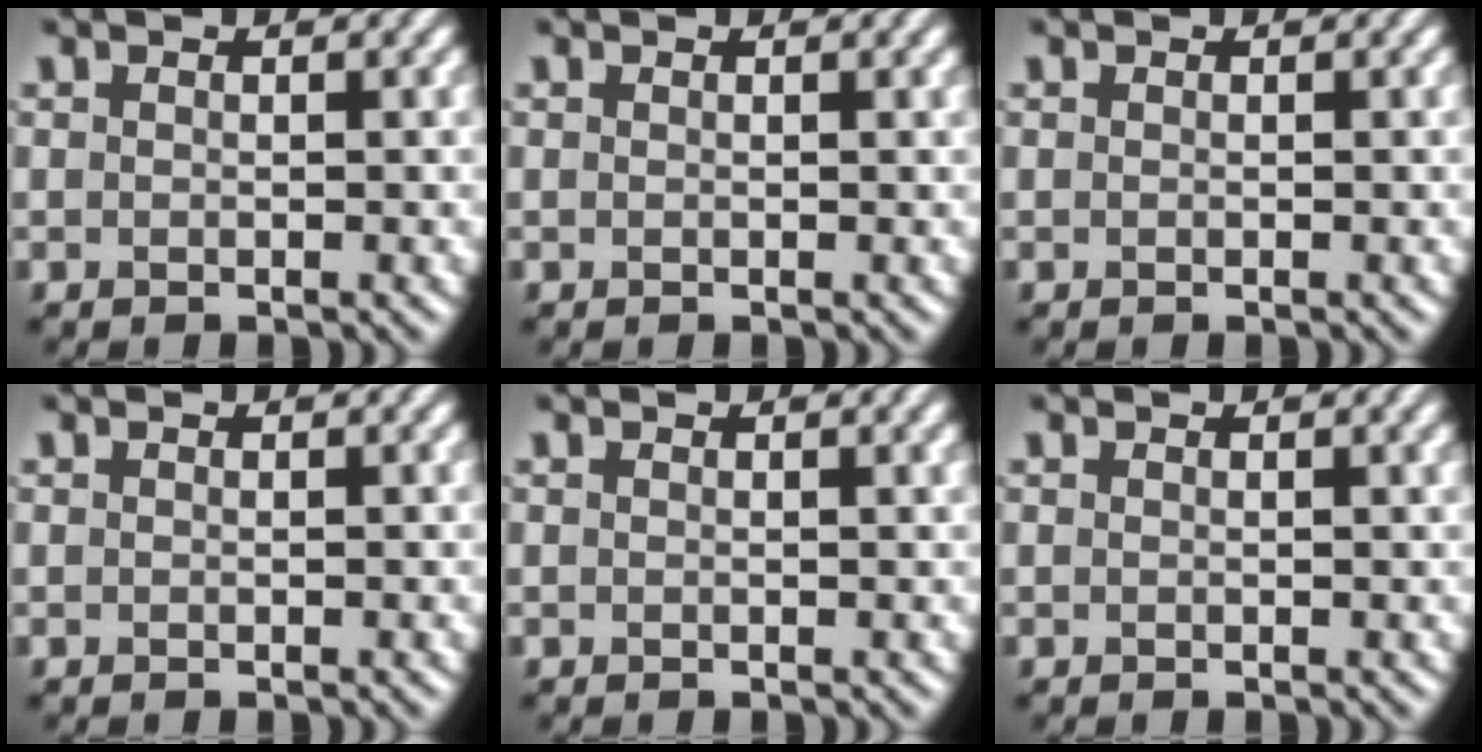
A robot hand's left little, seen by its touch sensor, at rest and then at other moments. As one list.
[{"total": 0.6, "force": [0.3, 0.1, 0.5], "torque": [-0.005, 0.004, 0.004]}, {"total": 0.0}, {"total": 0.0}, {"total": 1.1, "force": [0.5, 0.3, 0.9], "torque": [-0.009, 0.006, 0.006]}, {"total": 1.2, "force": [0.5, 0.3, 1.0], "torque": [-0.010, 0.006, 0.007]}]